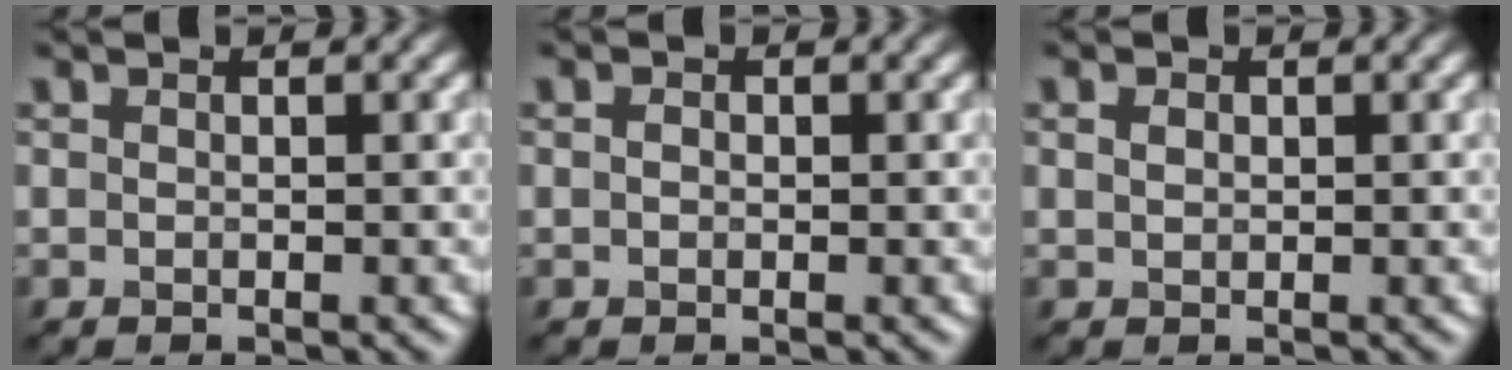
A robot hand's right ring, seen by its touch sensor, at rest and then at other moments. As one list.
[{"total": 0.7, "force": [0.0, 0.5, 0.4], "torque": [-0.006, -0.002, -0.001]}, {"total": 0.9, "force": [0.3, 0.7, 0.5], "torque": [-0.013, 0.000, 0.005]}]